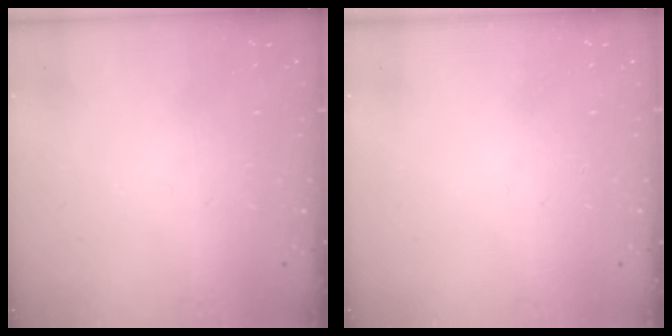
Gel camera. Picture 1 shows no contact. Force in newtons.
{"total": 0.0}